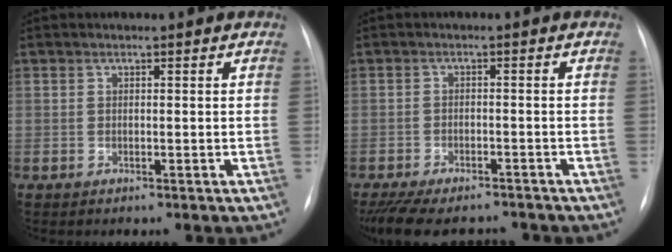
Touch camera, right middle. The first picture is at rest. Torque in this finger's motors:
{"motor_torque": [0.32, -0.34, 0.11, 0.06]}